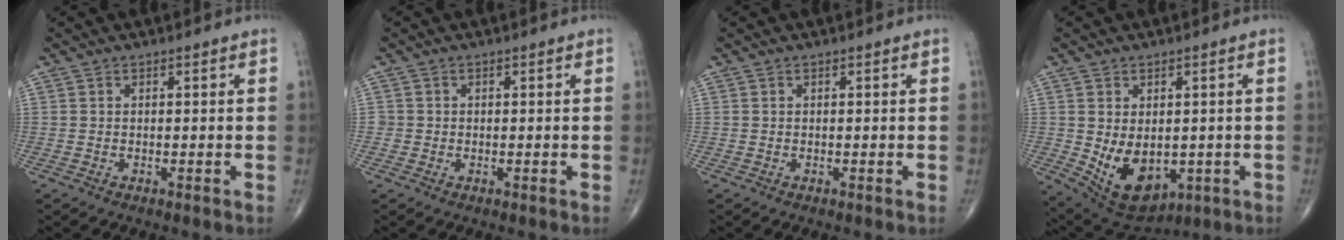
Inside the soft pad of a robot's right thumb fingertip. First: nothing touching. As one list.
[{"total": 1.1, "force": [-0.2, 1.0, 0.0], "torque": [0.006, 0.006, -0.007]}, {"total": 0.0}, {"total": 11.3, "force": [-1.6, 7.4, 8.4], "torque": [-0.118, -0.010, 0.003]}]